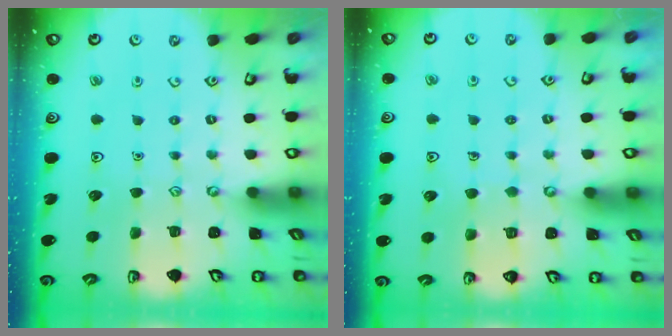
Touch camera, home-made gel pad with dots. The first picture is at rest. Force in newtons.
{"total": 4.3, "press": 4.3, "slide": 0.3}